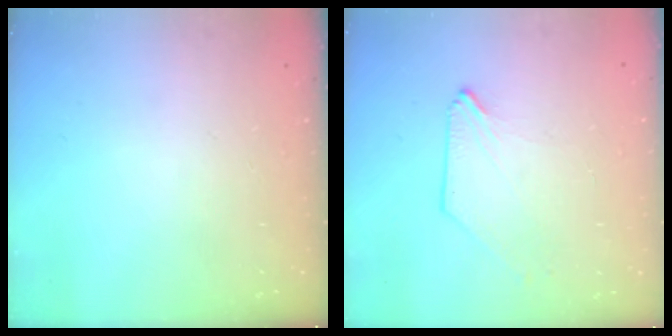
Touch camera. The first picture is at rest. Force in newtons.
{"total": 0.0}